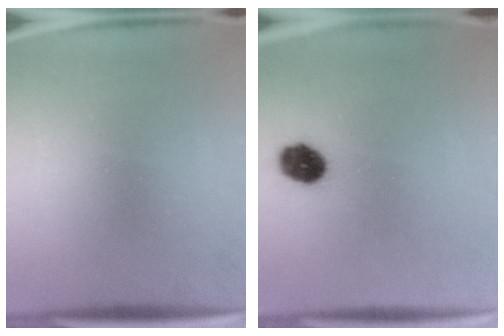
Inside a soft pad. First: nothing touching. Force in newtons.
{"total": 6.9}